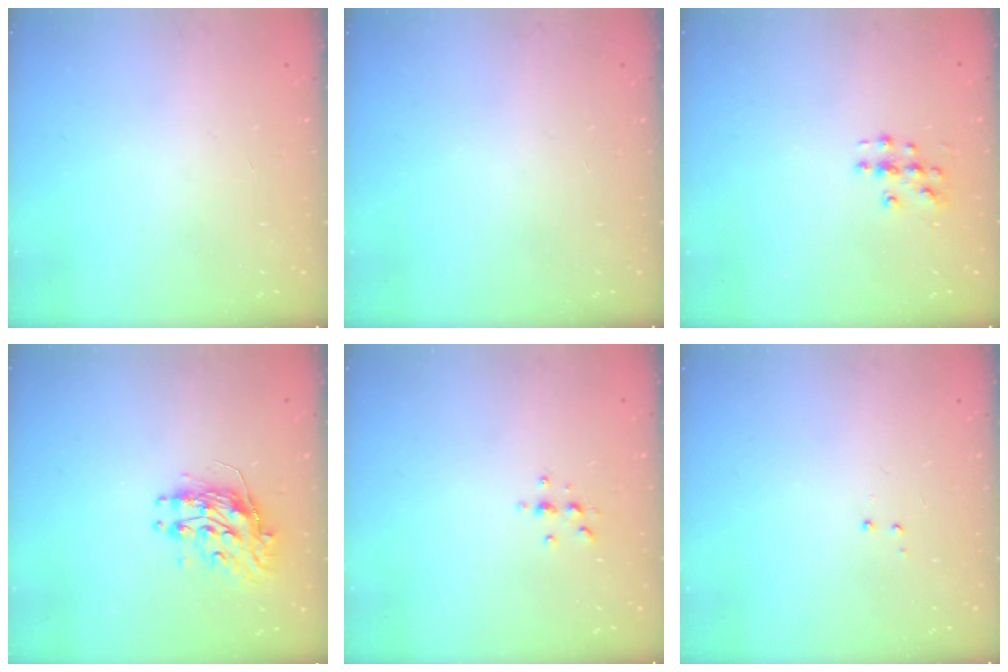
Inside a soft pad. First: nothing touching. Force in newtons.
{"total": 0.0}
{"total": 3.6, "press": 3.6, "slide": 0.3}
{"total": 9.6, "press": 9.6, "slide": 0.3}
{"total": 3.1, "press": 3.1, "slide": 0.5}
{"total": 2.9, "press": 2.8, "slide": 0.6}